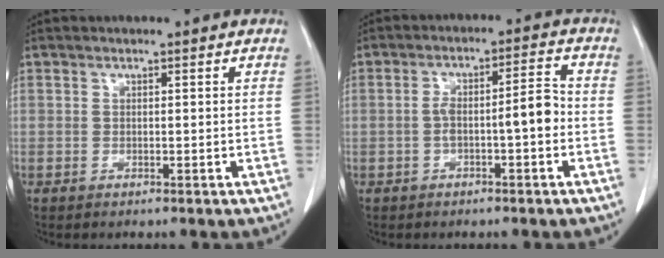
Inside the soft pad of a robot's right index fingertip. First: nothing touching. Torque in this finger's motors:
{"motor_torque": [0.64, -0.19, 0.27, 0.09]}